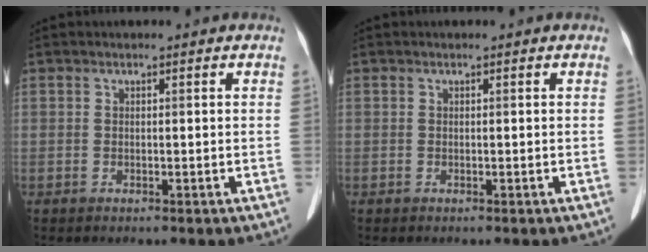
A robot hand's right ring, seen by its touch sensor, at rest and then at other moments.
{"total": 0.0}